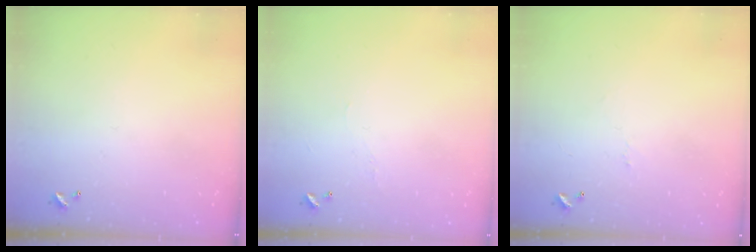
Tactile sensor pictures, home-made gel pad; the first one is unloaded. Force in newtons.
{"total": 0.9, "press": 0.7, "slide": 0.6}
{"total": 1.6, "press": 1.5, "slide": 0.5}